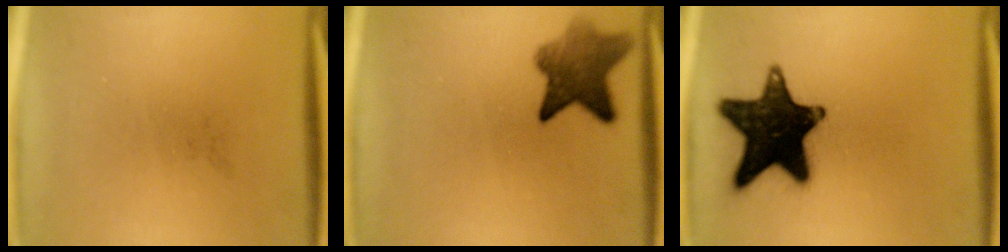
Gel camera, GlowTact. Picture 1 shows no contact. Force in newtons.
{"total": 6.8}
{"total": 17.7}